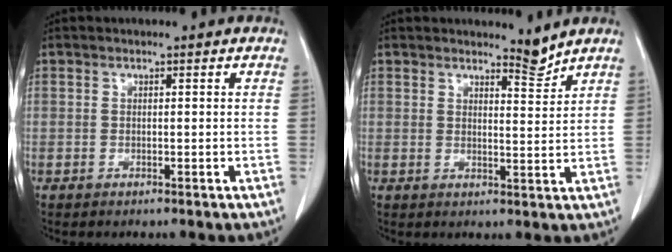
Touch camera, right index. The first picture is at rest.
{"total": 2.9, "force": [2.9, 0.1, 0.4], "torque": [-0.010, -0.017, 0.048]}